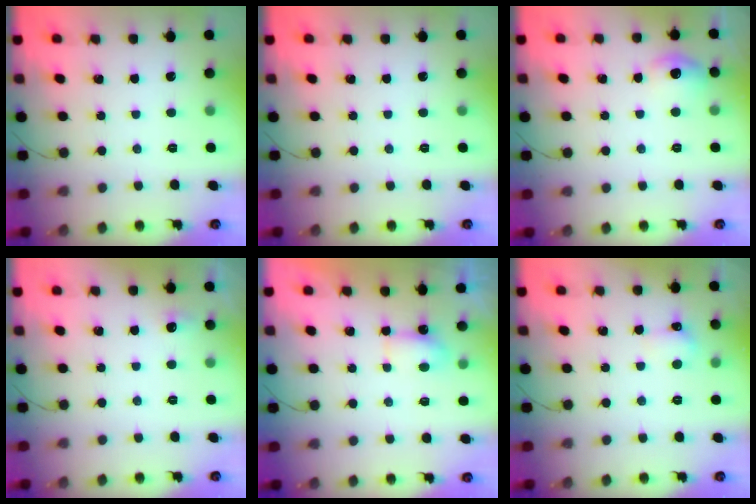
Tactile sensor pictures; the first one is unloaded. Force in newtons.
{"total": 0.0}
{"total": 6.9, "press": 6.7, "slide": 1.5}
{"total": 7.7, "press": 3.7, "slide": 6.7}
{"total": 4.6, "press": 4.5, "slide": 0.9}
{"total": 4.3, "press": 4.2, "slide": 1.3}